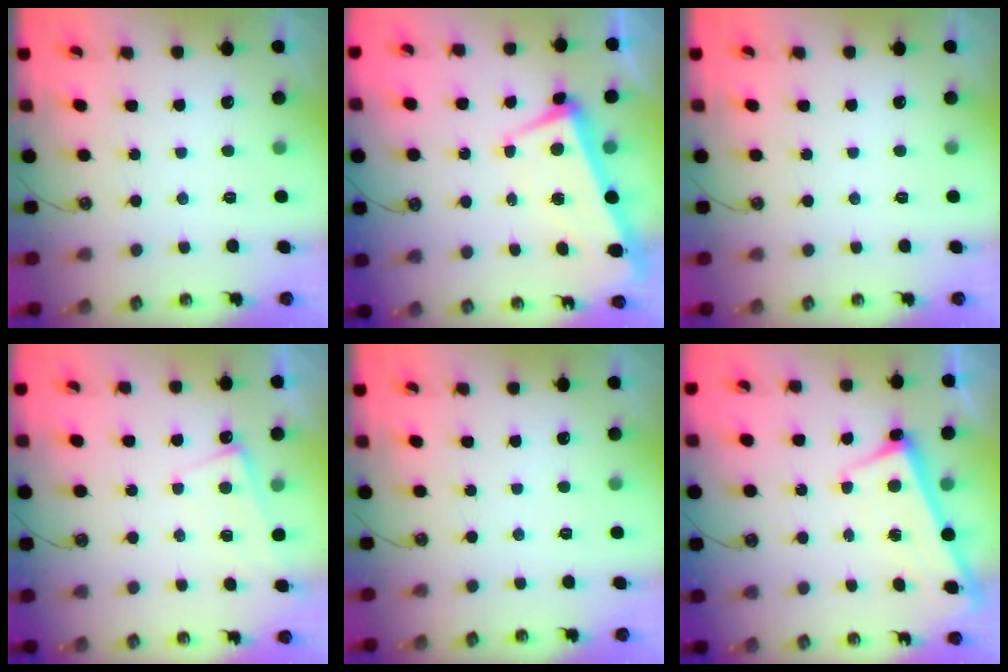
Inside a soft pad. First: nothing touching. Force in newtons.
{"total": 2.1, "press": 1.8, "slide": 1.1}
{"total": 0.0}
{"total": 1.3, "press": 1.2, "slide": 0.4}
{"total": 0.0}
{"total": 2.7, "press": 2.7, "slide": 0.4}